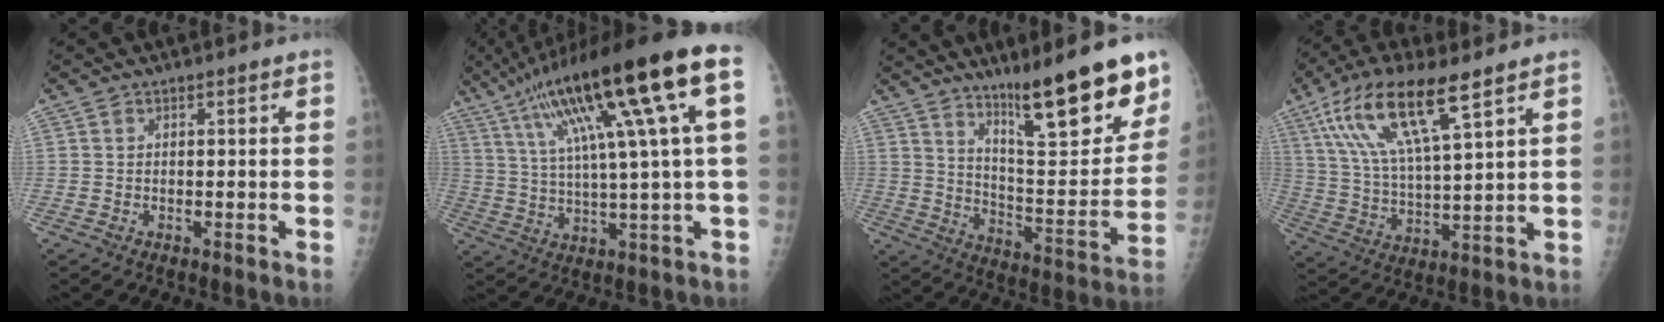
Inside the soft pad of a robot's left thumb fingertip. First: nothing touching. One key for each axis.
{"total": 23.2, "fx": 8.9, "fy": 2.7, "fz": 21.3, "tx": -0.356, "ty": 0.014, "tz": 0.145}
{"total": 20.4, "fx": 14.0, "fy": 4.0, "fz": 14.3, "tx": -0.170, "ty": -0.090, "tz": 0.227}
{"total": 16.2, "fx": 8.8, "fy": 4.0, "fz": 13.0, "tx": -0.255, "ty": -0.021, "tz": 0.174}